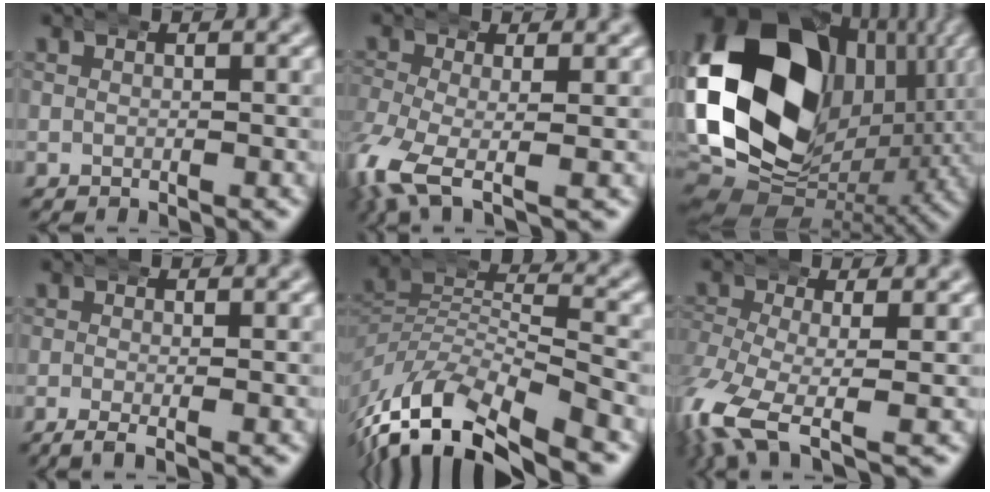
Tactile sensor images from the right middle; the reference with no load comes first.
{"total": 5.4, "force": [-2.4, 2.8, 4.0], "torque": [-0.122, -0.041, -0.023]}
{"total": 30.0, "force": [1.5, 20.5, 21.8], "torque": [-0.372, -0.031, 0.041]}
{"total": 1.7, "force": [-1.1, 0.4, 1.2], "torque": [-0.031, -0.011, -0.017]}
{"total": 12.4, "force": [-7.9, 6.6, 7.0], "torque": [-0.156, -0.056, -0.102]}
{"total": 7.0, "force": [-3.4, 3.6, 4.9], "torque": [-0.139, -0.054, -0.033]}